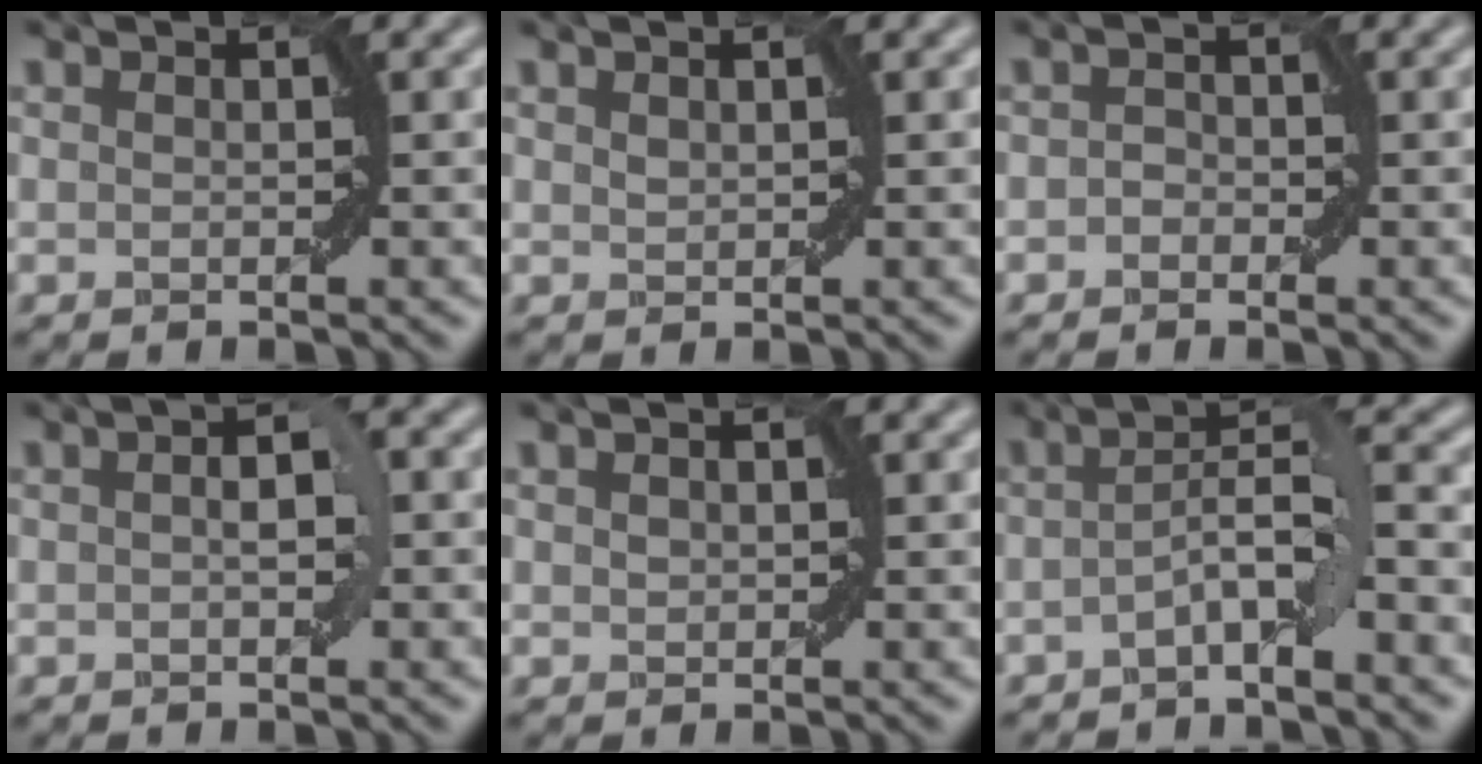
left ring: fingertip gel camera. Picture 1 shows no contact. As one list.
[{"total": 0.8, "force": [0.4, 0.4, 0.5], "torque": [-0.009, 0.002, 0.010]}, {"total": 1.0, "force": [-0.5, 0.8, 0.3], "torque": [-0.005, 0.000, -0.011]}, {"total": 2.4, "force": [0.2, 0.9, 2.2], "torque": [-0.025, 0.008, -0.001]}, {"total": 0.8, "force": [0.2, 0.6, 0.6], "torque": [-0.009, 0.004, 0.005]}, {"total": 3.8, "force": [-1.5, 0.5, 3.5], "torque": [-0.058, 0.015, -0.036]}]